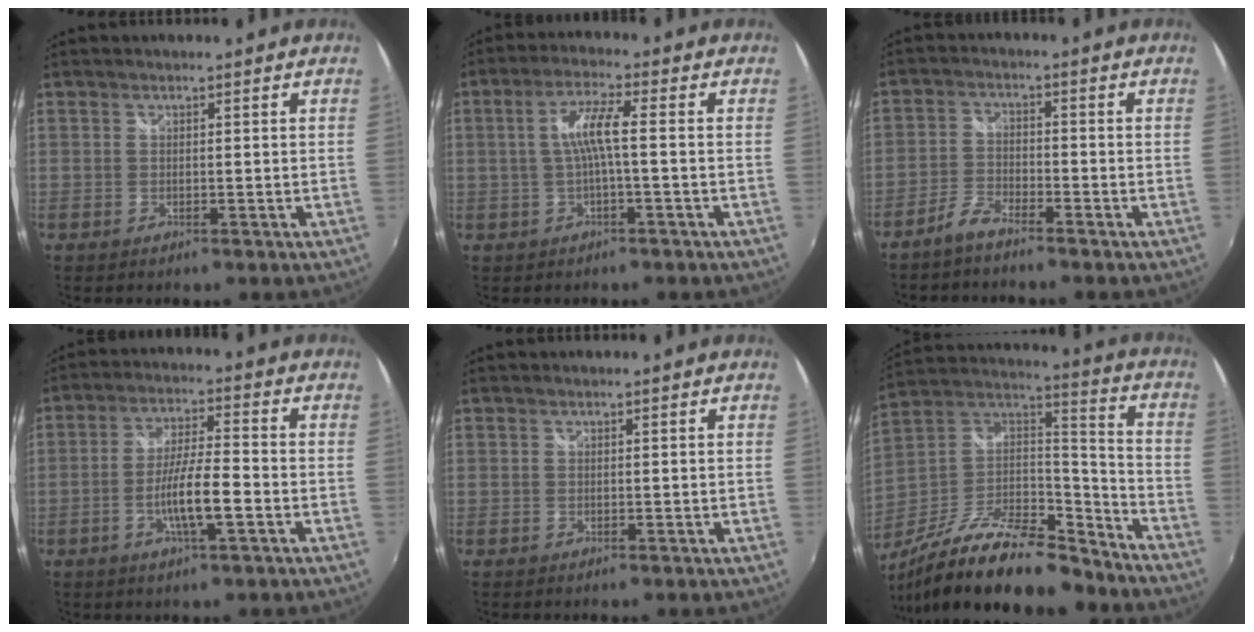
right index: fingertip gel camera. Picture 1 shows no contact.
{"total": 5.5, "force": [-0.5, 0.2, 5.4], "torque": [-0.111, 0.007, -0.006]}
{"total": 3.8, "force": [-3.3, 0.9, 1.7], "torque": [-0.051, 0.006, -0.070]}
{"total": 8.3, "force": [-3.0, 1.0, 7.7], "torque": [-0.146, -0.004, -0.054]}
{"total": 0.0}
{"total": 25.5, "force": [-18.9, 8.0, 15.2], "torque": [-0.280, -0.020, -0.314]}